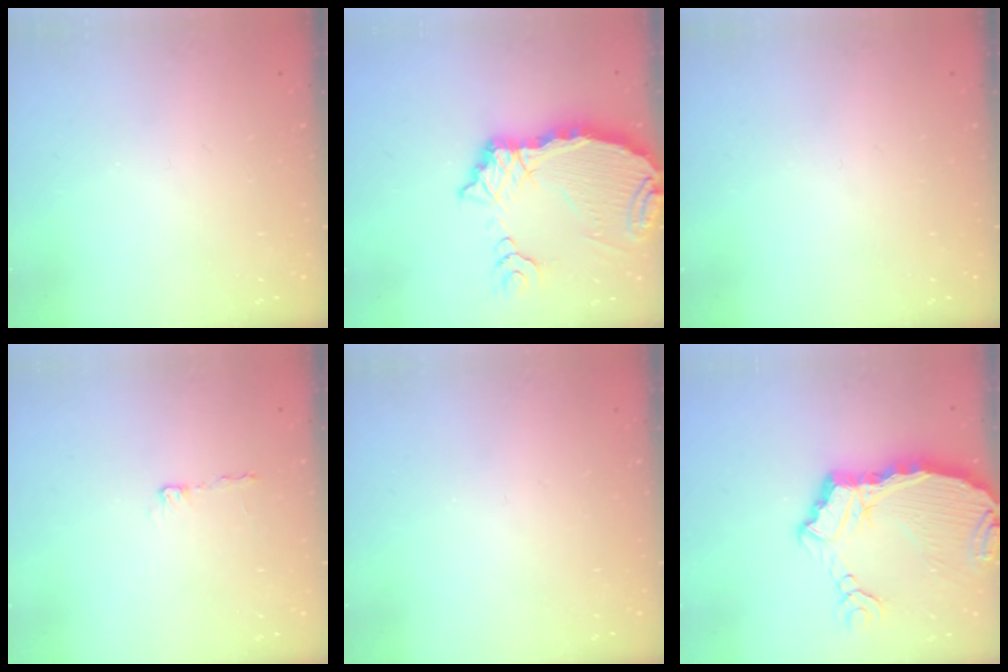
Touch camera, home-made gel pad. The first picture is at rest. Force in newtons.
{"total": 16.6, "press": 16.5, "slide": 2.2}
{"total": 0.0}
{"total": 3.4, "press": 3.4, "slide": 0.3}
{"total": 0.0}
{"total": 9.7, "press": 9.7, "slide": 1.1}